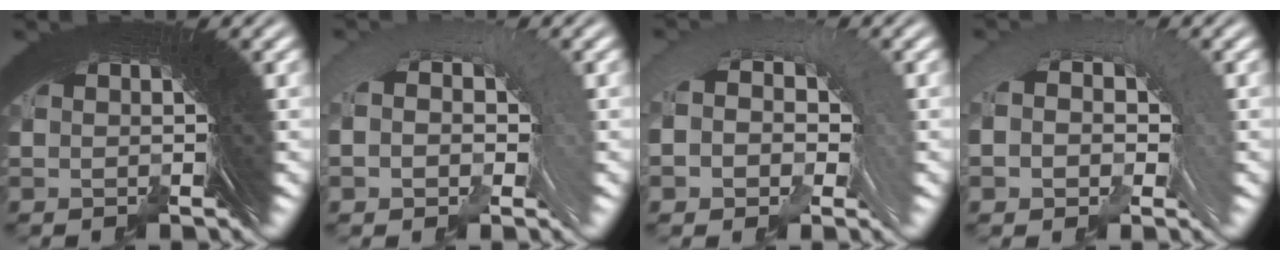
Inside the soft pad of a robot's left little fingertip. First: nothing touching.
{"total": 3.2, "force": [0.2, 1.8, 2.7], "torque": [-0.046, 0.025, -0.010]}
{"total": 4.6, "force": [0.2, 3.0, 3.5], "torque": [-0.063, 0.019, -0.012]}
{"total": 3.8, "force": [0.2, 2.3, 3.0], "torque": [-0.055, 0.021, -0.010]}